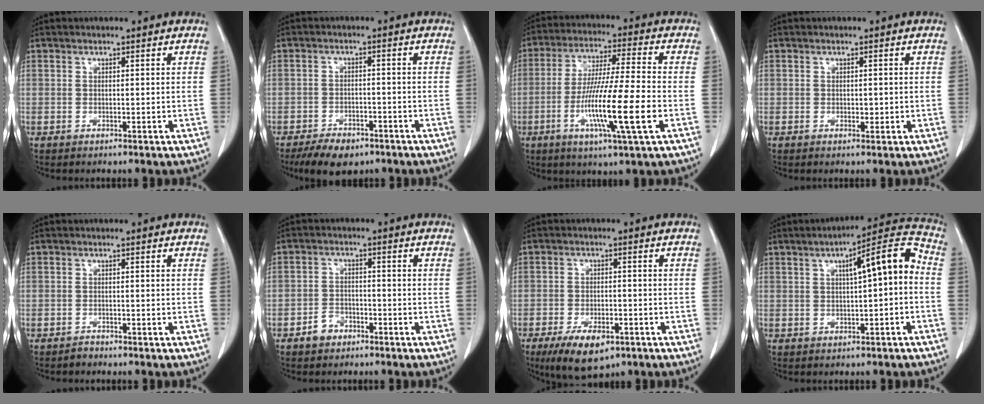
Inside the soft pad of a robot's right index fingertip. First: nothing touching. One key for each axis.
{"total": 6.9, "fx": -5.1, "fy": 3.2, "fz": 3.3, "tx": -0.055, "ty": -0.001, "tz": -0.082}
{"total": 14.4, "fx": -4.3, "fy": -0.1, "fz": 13.7, "tx": -0.260, "ty": -0.017, "tz": -0.081}
{"total": 1.2, "fx": -0.2, "fy": 0.8, "fz": 0.9, "tx": -0.010, "ty": 0.000, "tz": 0.000}
{"total": 0.9, "fx": -0.9, "fy": 0.2, "fz": 0.0, "tx": 0.001, "ty": 0.000, "tz": -0.016}
{"total": 3.6, "fx": -2.3, "fy": 2.6, "fz": 1.0, "tx": -0.013, "ty": 0.009, "tz": -0.039}
{"total": 8.5, "fx": -5.2, "fy": 3.6, "fz": 5.7, "tx": -0.096, "ty": -0.010, "tz": -0.079}
{"total": 9.4, "fx": 0.7, "fy": 1.5, "fz": 9.2, "tx": -0.127, "ty": 0.032, "tz": 0.006}